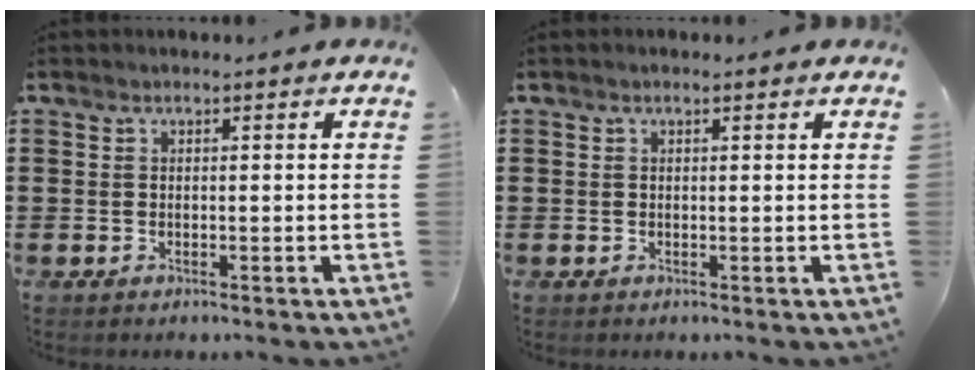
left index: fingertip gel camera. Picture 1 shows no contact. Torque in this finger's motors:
{"motor_torque": [0.17, -0.39, -0.08, 0.00]}